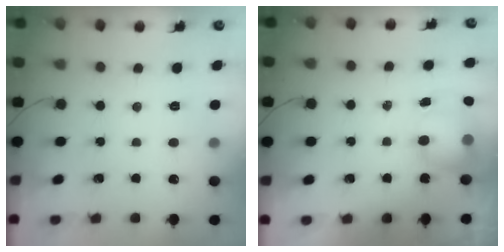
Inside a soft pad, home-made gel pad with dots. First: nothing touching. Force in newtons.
{"total": 7.5, "press": 7.3, "slide": 1.3}